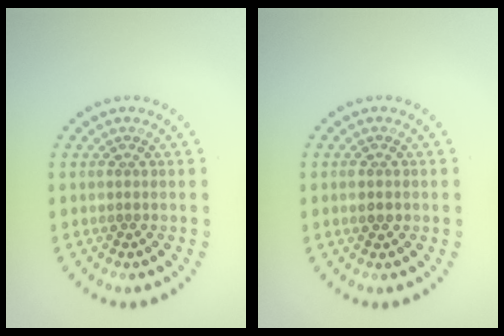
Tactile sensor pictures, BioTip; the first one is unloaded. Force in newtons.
{"total": 1.4, "press": 1.4, "slide": 0.2}